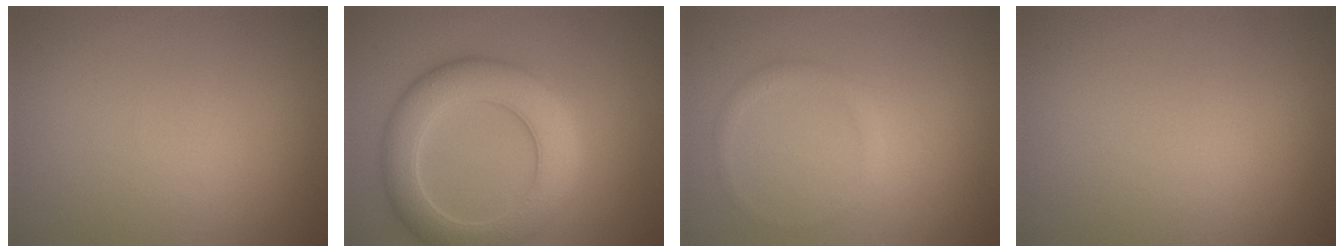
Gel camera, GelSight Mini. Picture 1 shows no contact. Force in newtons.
{"total": 6.5, "press": 6.5, "slide": 0.6}
{"total": 1.1, "press": 1.1, "slide": 0.1}
{"total": 0.0}